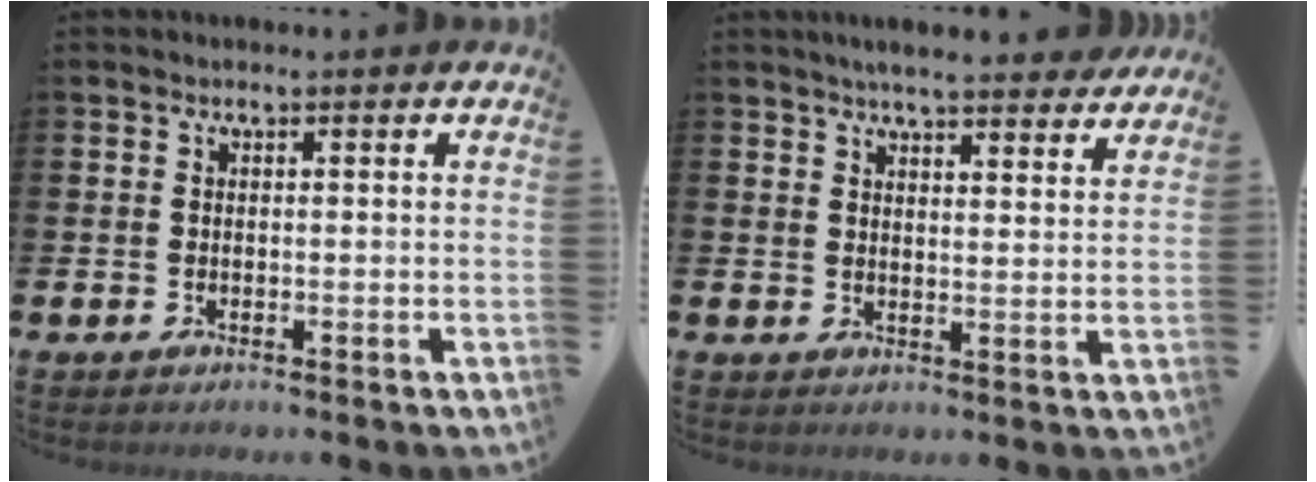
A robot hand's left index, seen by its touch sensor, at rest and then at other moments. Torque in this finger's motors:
{"motor_torque": [1.13, -1.01, 0.41, 0.10]}